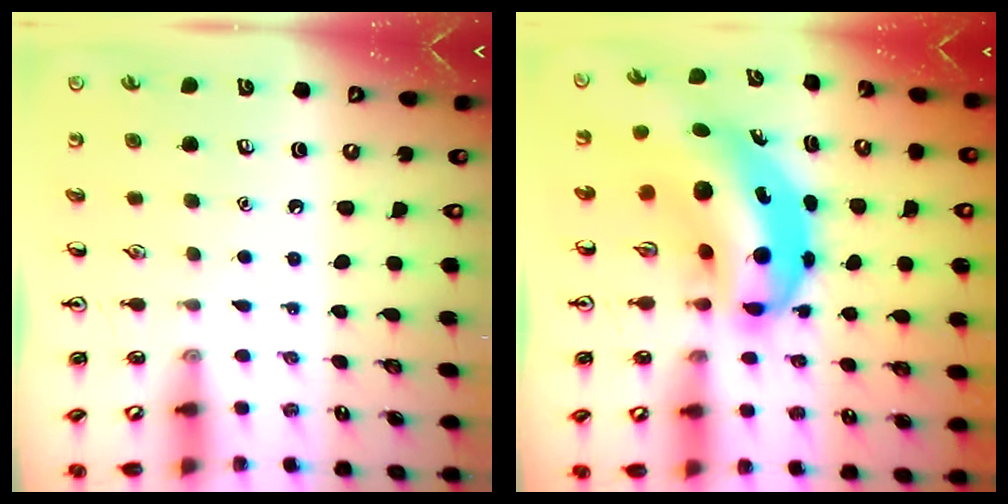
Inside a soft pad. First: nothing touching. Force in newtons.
{"total": 12.0, "press": 11.5, "slide": 3.2}